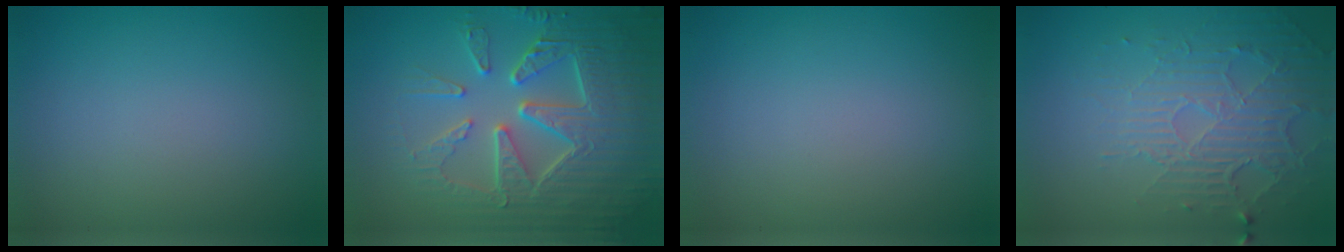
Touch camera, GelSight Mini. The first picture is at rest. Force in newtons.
{"total": 9.3, "press": 6.4, "slide": 6.7}
{"total": 0.0}
{"total": 5.7, "press": 3.4, "slide": 4.6}